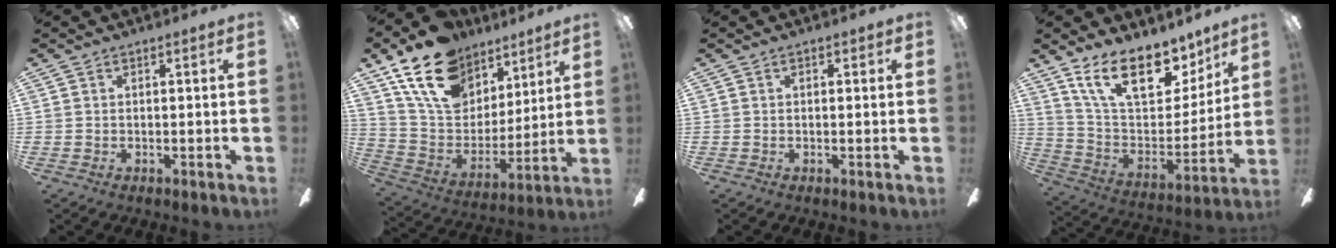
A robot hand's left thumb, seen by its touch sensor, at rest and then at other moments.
{"total": 20.6, "force": [13.6, 12.3, 9.3], "torque": [-0.168, -0.068, 0.251]}
{"total": 0.9, "force": [0.3, 0.6, 0.5], "torque": [-0.003, 0.000, 0.004]}
{"total": 19.9, "force": [13.7, 9.0, 11.4], "torque": [-0.200, -0.083, 0.248]}